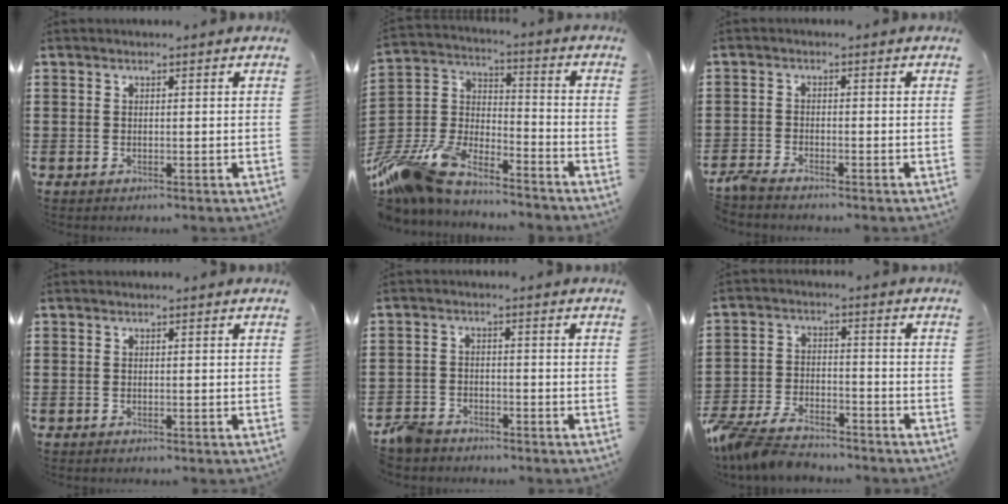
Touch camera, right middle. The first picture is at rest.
{"total": 11.7, "force": [-10.2, 3.7, 4.2], "torque": [-0.116, 0.016, -0.209]}
{"total": 2.3, "force": [-2.2, 0.1, 0.8], "torque": [-0.030, -0.002, -0.049]}
{"total": 0.0}
{"total": 3.6, "force": [-3.3, 1.2, 0.6], "torque": [-0.034, -0.002, -0.074]}
{"total": 7.1, "force": [-6.5, 1.5, 2.2], "torque": [-0.064, 0.003, -0.132]}